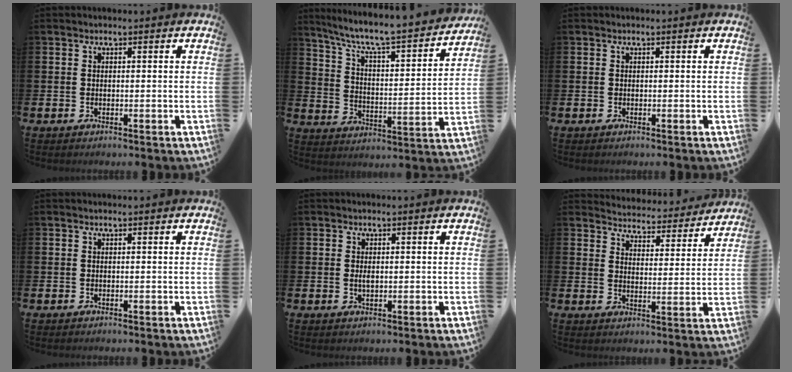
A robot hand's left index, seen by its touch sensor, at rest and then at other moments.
{"total": 7.8, "force": [7.0, 0.9, 3.3], "torque": [-0.091, -0.058, 0.112]}
{"total": 0.0}
{"total": 0.0}
{"total": 1.0, "force": [0.2, 0.4, 0.9], "torque": [-0.017, 0.002, 0.001]}
{"total": 4.5, "force": [4.5, 0.6, -0.2], "torque": [-0.016, -0.041, 0.074]}